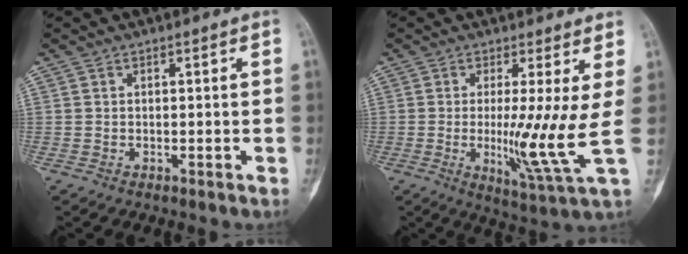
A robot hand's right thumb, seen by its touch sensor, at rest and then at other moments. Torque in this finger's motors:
{"motor_torque": [1.62, 1.59, 0.73, 0.11, 0.21]}